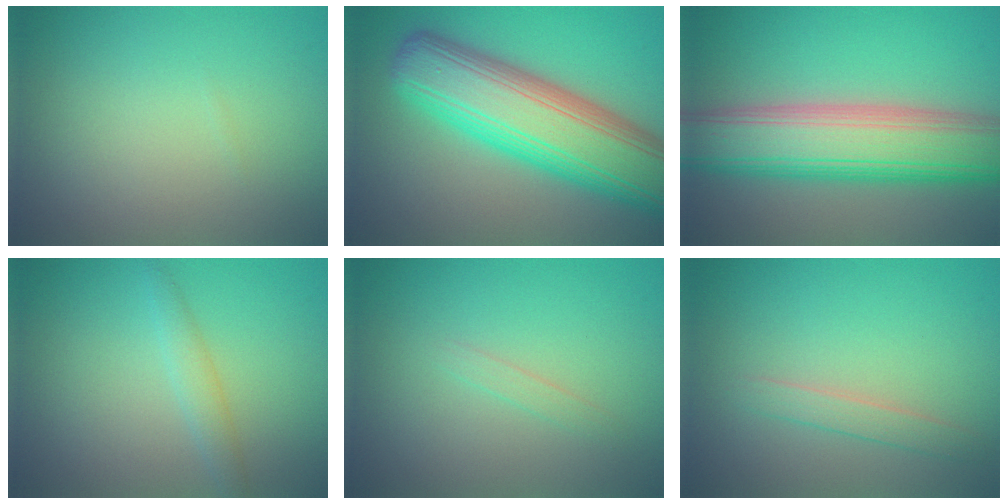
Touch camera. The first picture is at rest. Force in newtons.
{"total": 12.0, "press": 12.0, "slide": 0.6}
{"total": 10.1, "press": 10.1, "slide": 0.4}
{"total": 1.7, "press": 1.7, "slide": 0.1}
{"total": 0.8, "press": 0.8, "slide": 0.0}
{"total": 1.5, "press": 1.5, "slide": 0.0}